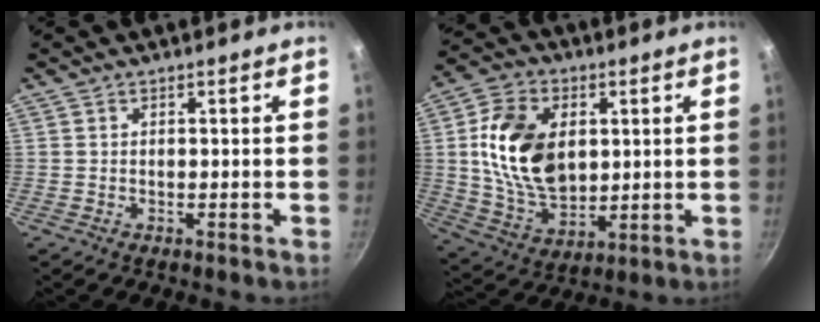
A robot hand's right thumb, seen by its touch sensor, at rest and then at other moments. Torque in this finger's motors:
{"motor_torque": [0.03, 1.31, 1.10, 0.55, 0.17]}